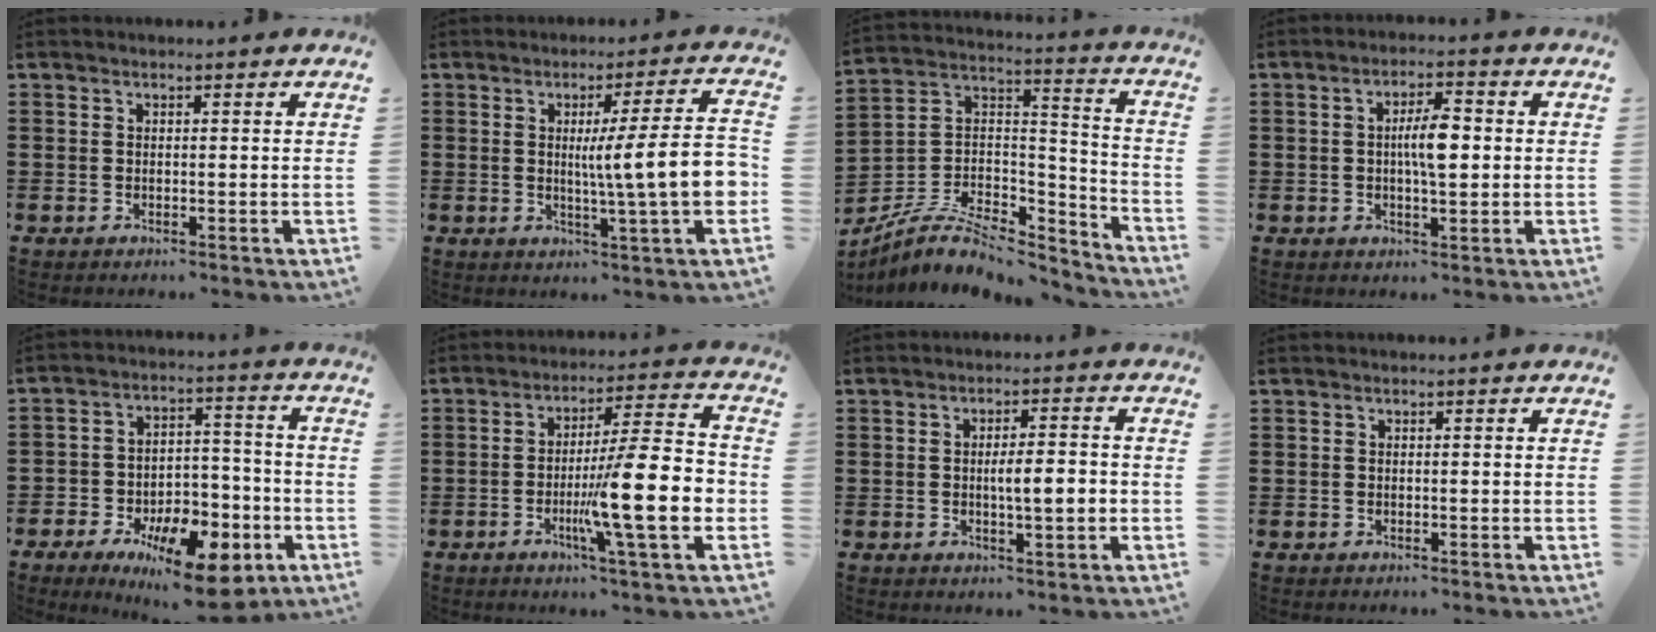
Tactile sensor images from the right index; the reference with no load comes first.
{"total": 11.0, "force": [-0.3, 0.4, 11.0], "torque": [-0.169, -0.016, -0.014]}
{"total": 8.6, "force": [-6.1, 3.7, 4.8], "torque": [-0.100, 0.010, -0.118]}
{"total": 5.5, "force": [0.2, 1.6, 5.3], "torque": [-0.097, 0.007, 0.001]}
{"total": 11.9, "force": [-7.5, 5.4, 7.5], "torque": [-0.110, 0.041, -0.131]}
{"total": 15.9, "force": [-3.8, 2.3, 15.3], "torque": [-0.239, -0.017, -0.068]}
{"total": 4.8, "force": [-0.6, 1.0, 4.7], "torque": [-0.073, -0.001, -0.015]}
{"total": 0.0}